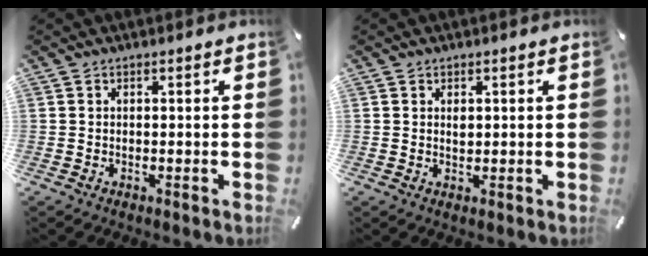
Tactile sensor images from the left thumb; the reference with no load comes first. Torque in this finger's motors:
{"motor_torque": [0.45, 0.22, 0.15, -0.36, 0.00]}